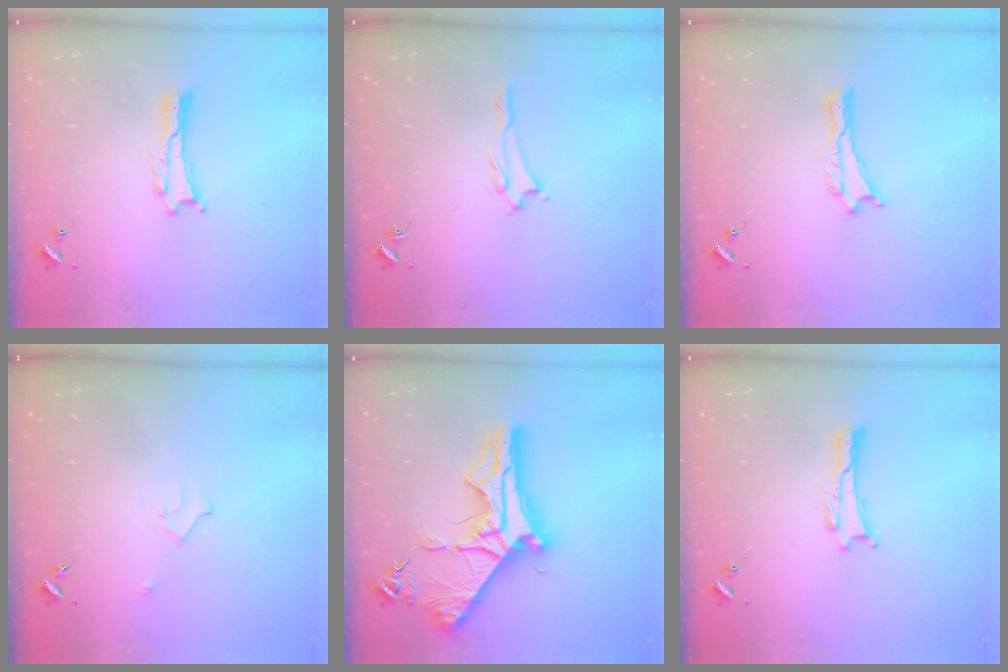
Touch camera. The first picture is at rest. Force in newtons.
{"total": 1.3, "press": 1.3, "slide": 0.1}
{"total": 0.0}
{"total": 2.2, "press": 2.2, "slide": 0.2}
{"total": 10.7, "press": 10.6, "slide": 1.2}
{"total": 0.0}